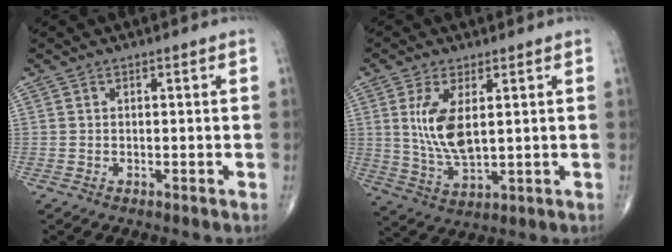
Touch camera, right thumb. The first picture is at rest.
{"total": 9.4, "force": [2.1, 4.1, 8.2], "torque": [-0.170, -0.018, 0.052]}